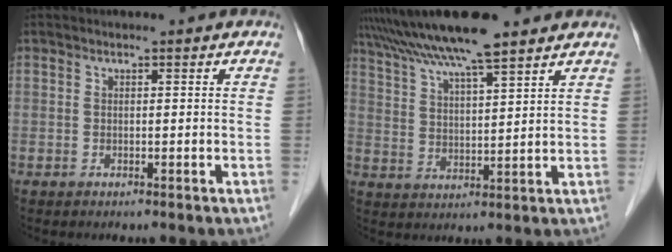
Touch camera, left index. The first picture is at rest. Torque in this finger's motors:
{"motor_torque": [1.12, -1.02, 1.05, 0.21]}